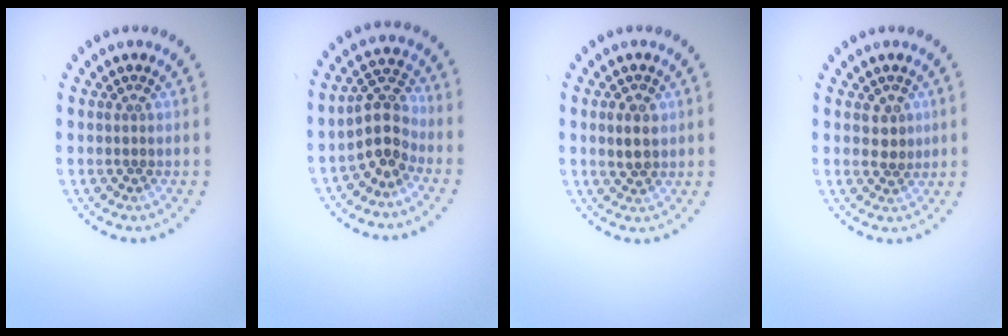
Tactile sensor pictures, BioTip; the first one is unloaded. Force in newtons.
{"total": 3.5, "press": 3.0, "slide": 1.7}
{"total": 2.4, "press": 2.4, "slide": 0.5}
{"total": 1.8, "press": 1.6, "slide": 0.7}